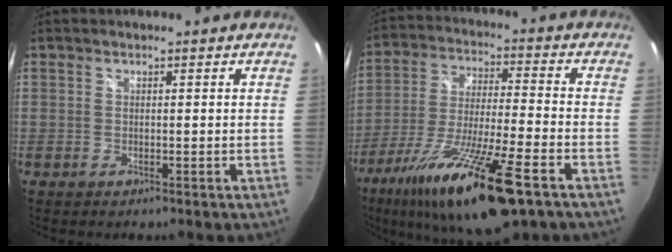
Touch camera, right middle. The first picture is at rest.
{"total": 20.9, "force": [-12.7, 3.2, 16.3], "torque": [-0.311, -0.048, -0.224]}